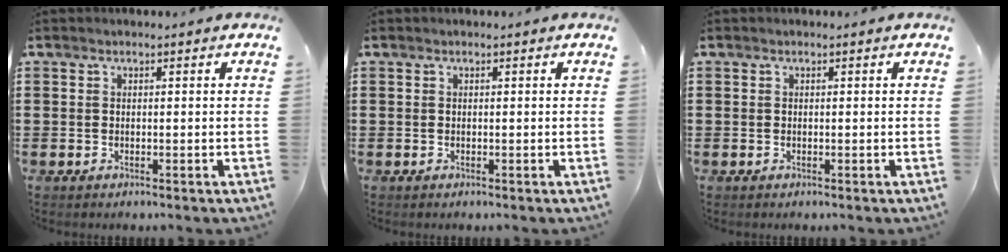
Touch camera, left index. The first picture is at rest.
{"total": 0.0}
{"total": 0.0}